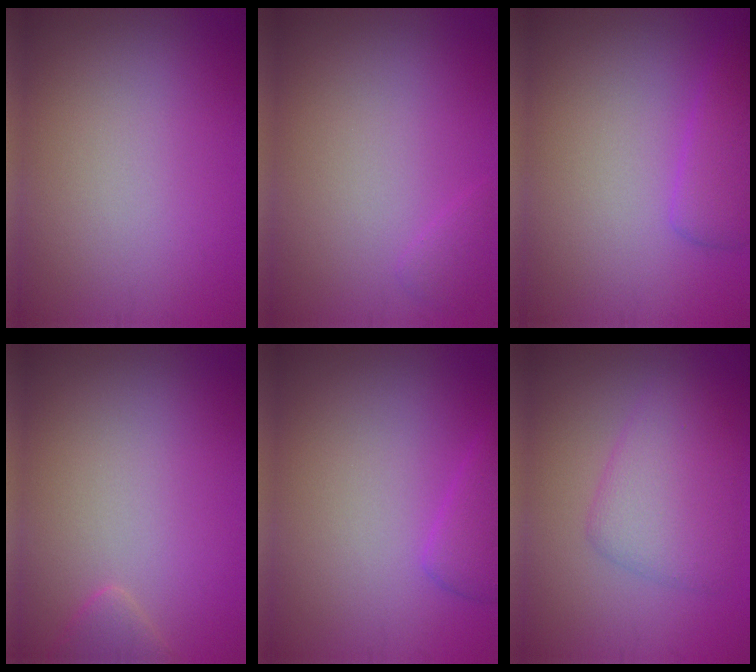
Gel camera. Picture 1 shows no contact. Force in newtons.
{"total": 0.9, "press": 0.9, "slide": 0.1}
{"total": 2.6, "press": 2.6, "slide": 0.2}
{"total": 1.4, "press": 1.4, "slide": 0.1}
{"total": 2.0, "press": 2.0, "slide": 0.2}
{"total": 4.2, "press": 4.2, "slide": 0.1}